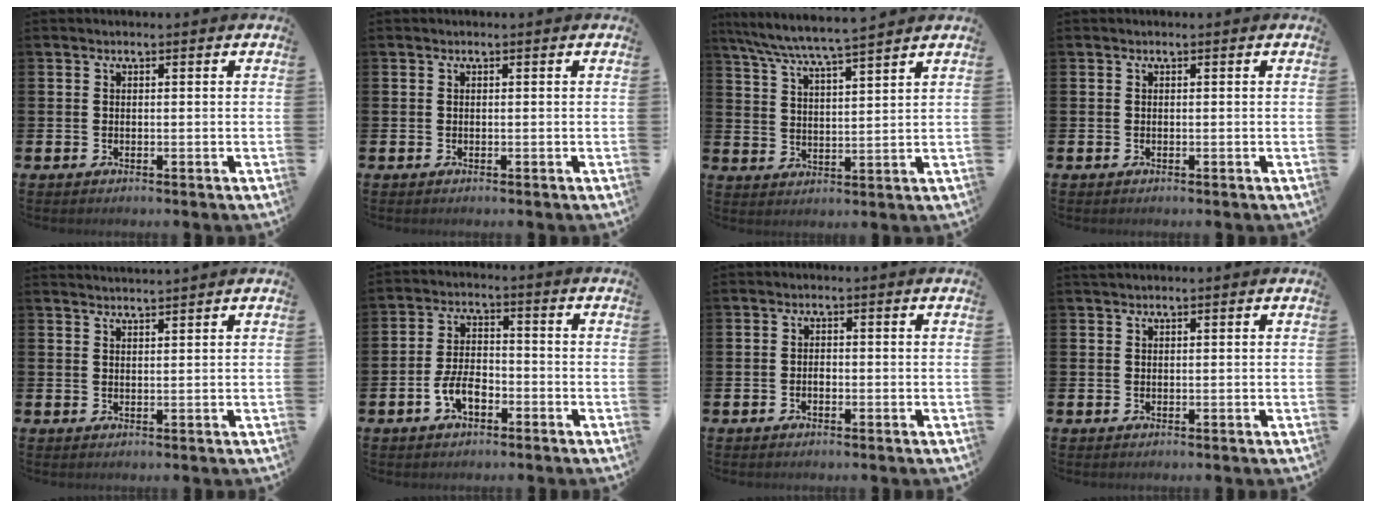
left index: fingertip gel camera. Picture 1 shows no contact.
{"total": 0.0}
{"total": 6.5, "force": [6.2, -0.2, 1.9], "torque": [-0.056, -0.038, 0.109]}
{"total": 0.0}
{"total": 1.8, "force": [1.8, -0.3, -0.1], "torque": [0.008, -0.011, 0.031]}
{"total": 4.6, "force": [-2.3, 2.4, 3.3], "torque": [-0.062, 0.009, -0.044]}
{"total": 0.9, "force": [-0.5, 0.6, 0.5], "torque": [-0.001, -0.002, -0.012]}
{"total": 0.7, "force": [0.6, 0.0, 0.2], "torque": [0.003, -0.001, 0.010]}